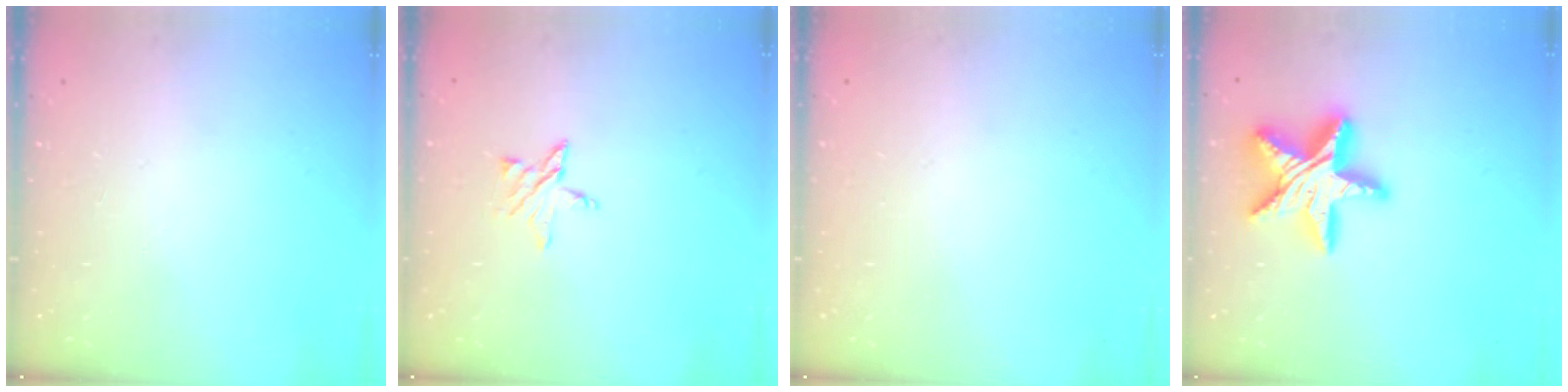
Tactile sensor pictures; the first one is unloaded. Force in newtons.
{"total": 5.6, "press": 5.6, "slide": 0.5}
{"total": 0.0}
{"total": 20.2, "press": 20.1, "slide": 2.0}